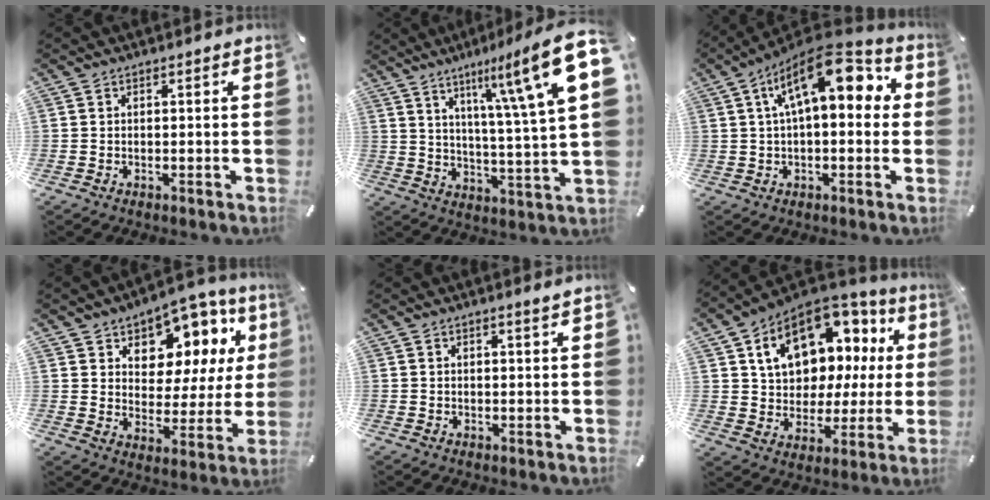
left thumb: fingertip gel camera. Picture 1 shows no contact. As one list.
[{"total": 19.2, "force": [9.3, 3.4, 16.4], "torque": [-0.241, -0.050, 0.130]}, {"total": 16.2, "force": [5.3, 7.4, 13.3], "torque": [-0.207, -0.017, 0.088]}, {"total": 10.3, "force": [6.3, 7.5, 3.3], "torque": [-0.051, -0.062, 0.114]}, {"total": 1.2, "force": [1.0, 0.1, 0.7], "torque": [-0.013, -0.001, 0.018]}, {"total": 16.6, "force": [7.7, 11.5, 9.1], "torque": [-0.149, -0.042, 0.141]}]